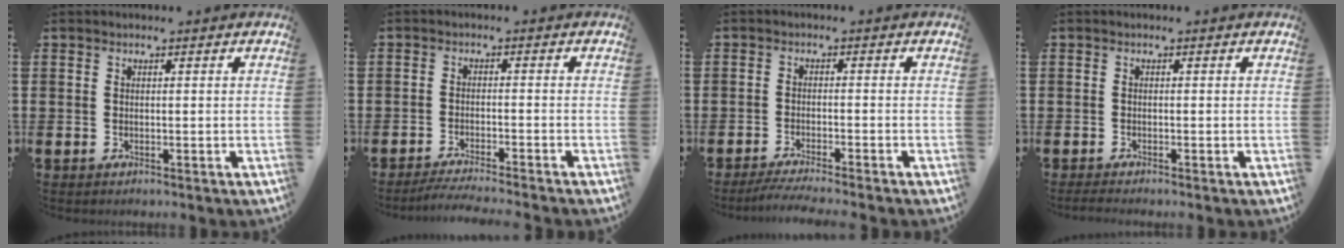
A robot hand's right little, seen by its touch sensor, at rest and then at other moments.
{"total": 2.5, "force": [-2.2, -0.3, 1.1], "torque": [-0.015, 0.001, -0.042]}
{"total": 2.4, "force": [-2.0, -0.2, 1.3], "torque": [-0.019, 0.000, -0.036]}
{"total": 0.8, "force": [-0.6, 0.0, 0.5], "torque": [-0.008, -0.001, -0.011]}